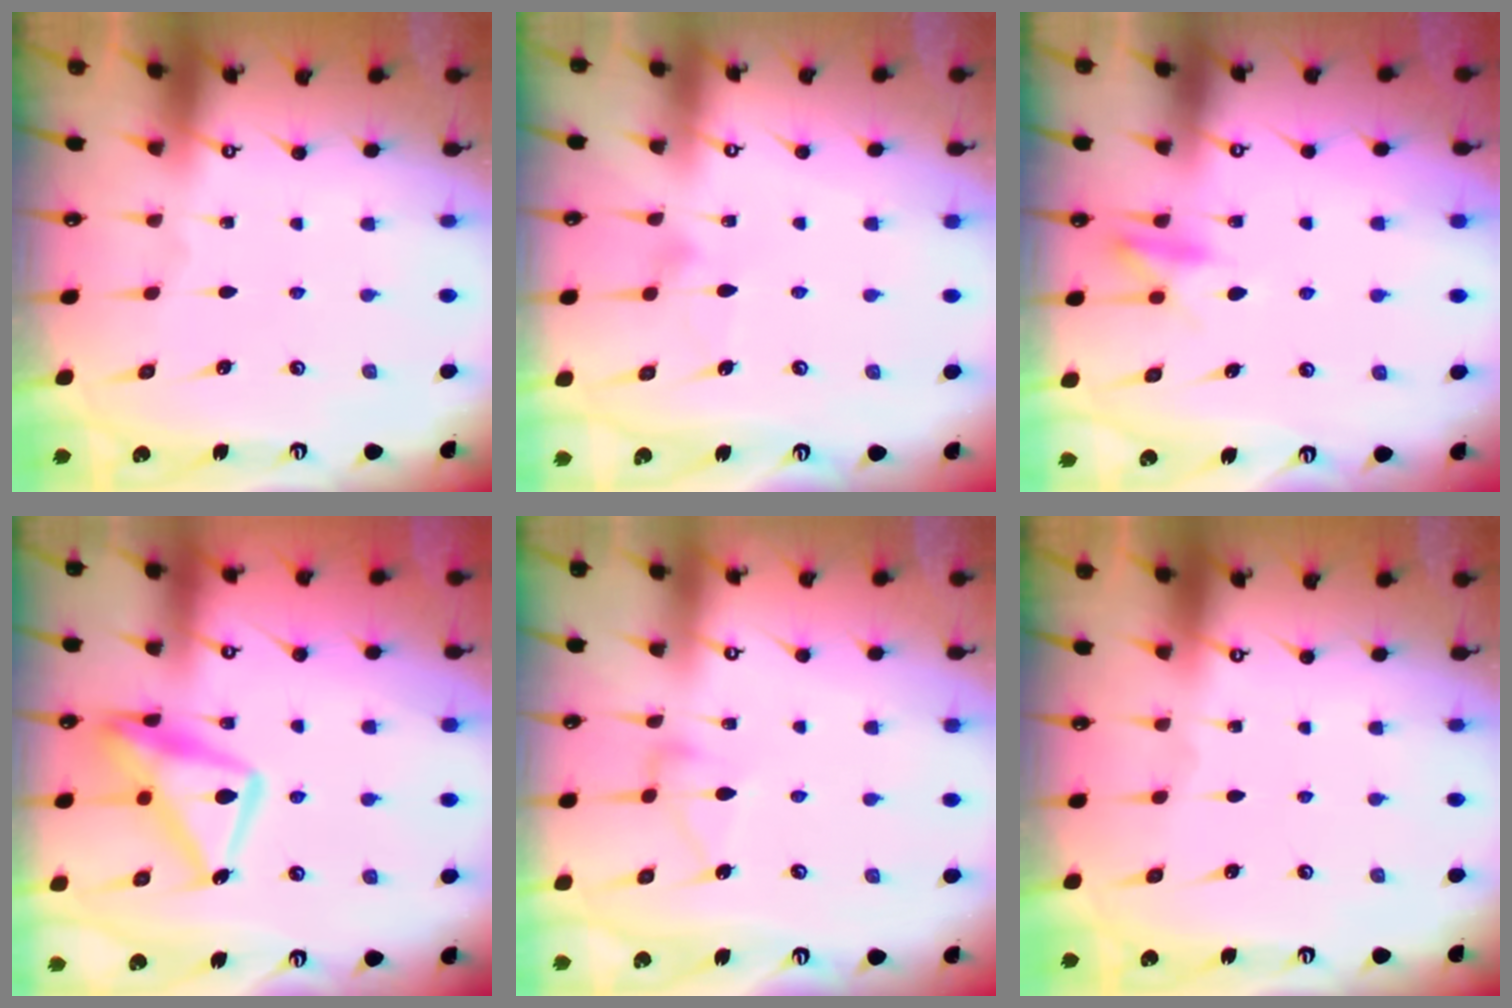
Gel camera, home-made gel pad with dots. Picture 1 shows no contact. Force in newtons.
{"total": 9.4, "press": 9.4, "slide": 0.3}
{"total": 10.0, "press": 9.9, "slide": 1.3}
{"total": 16.5, "press": 16.5, "slide": 1.6}
{"total": 5.7, "press": 5.7, "slide": 0.2}
{"total": 0.0}